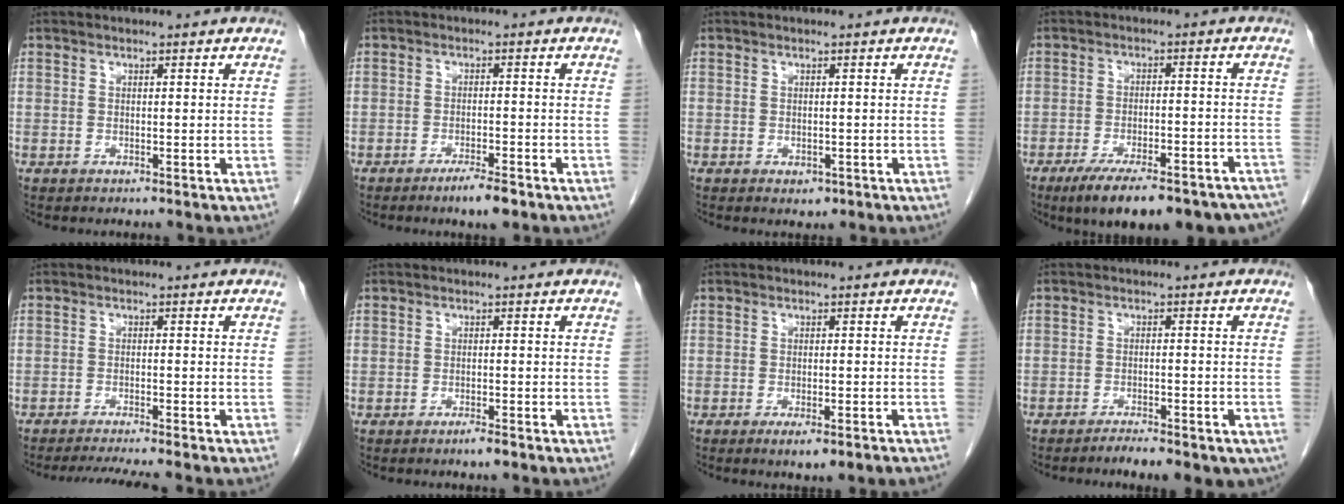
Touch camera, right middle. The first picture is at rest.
{"total": 3.5, "force": [-2.5, 0.5, 2.4], "torque": [-0.041, -0.002, -0.040]}
{"total": 1.4, "force": [-0.6, 0.9, 0.8], "torque": [-0.010, 0.000, -0.002]}
{"total": 20.2, "force": [-16.3, 5.2, 10.7], "torque": [-0.114, 0.004, -0.214]}
{"total": 6.2, "force": [-5.6, -0.7, 2.8], "torque": [-0.035, -0.014, -0.087]}
{"total": 1.4, "force": [-1.1, 0.2, 0.8], "torque": [-0.017, -0.002, -0.016]}
{"total": 3.9, "force": [-2.6, 0.6, 2.9], "torque": [-0.034, -0.007, -0.033]}
{"total": 7.4, "force": [-5.4, 2.2, 4.5], "torque": [-0.053, 0.001, -0.072]}